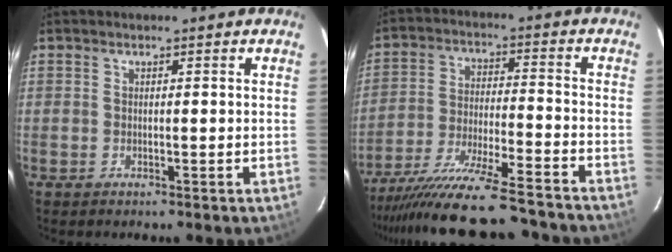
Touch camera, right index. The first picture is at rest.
{"total": 22.8, "force": [-20.8, 1.1, 9.4], "torque": [-0.180, -0.059, -0.319]}